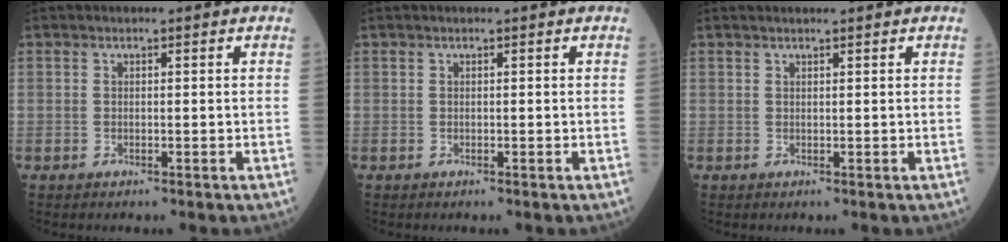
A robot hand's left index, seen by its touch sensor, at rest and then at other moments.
{"total": 0.0}
{"total": 1.6, "force": [1.4, -0.2, 0.7], "torque": [-0.006, 0.014, 0.023]}